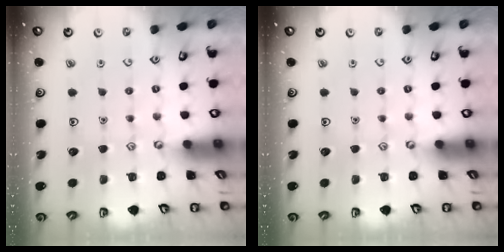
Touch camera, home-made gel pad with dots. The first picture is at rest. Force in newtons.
{"total": 0.0}